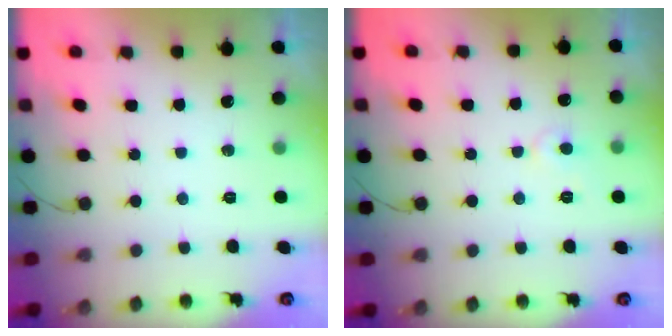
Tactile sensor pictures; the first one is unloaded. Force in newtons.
{"total": 3.8, "press": 3.8, "slide": 0.5}